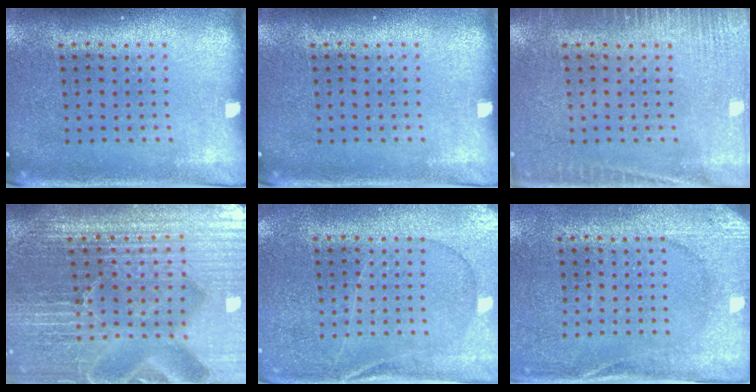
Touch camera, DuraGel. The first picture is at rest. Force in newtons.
{"total": 0.0}
{"total": 2.9, "press": 2.9, "slide": 0.4}
{"total": 6.8, "press": 6.0, "slide": 3.3}
{"total": 0.5, "press": 0.4, "slide": 0.4}
{"total": 2.6, "press": 2.4, "slide": 0.9}